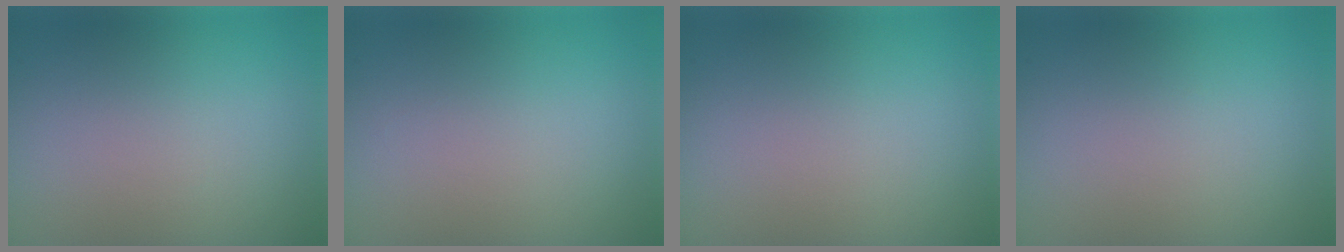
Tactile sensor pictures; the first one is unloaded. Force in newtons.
{"total": 0.0}
{"total": 0.0}
{"total": 0.0}